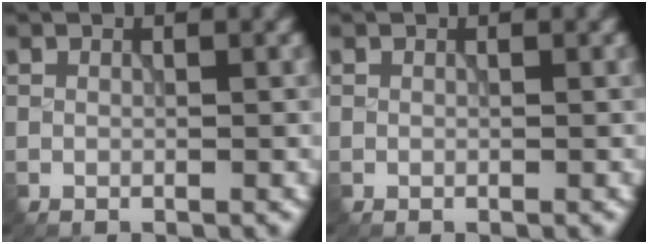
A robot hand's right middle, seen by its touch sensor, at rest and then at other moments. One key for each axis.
{"total": 0.0}